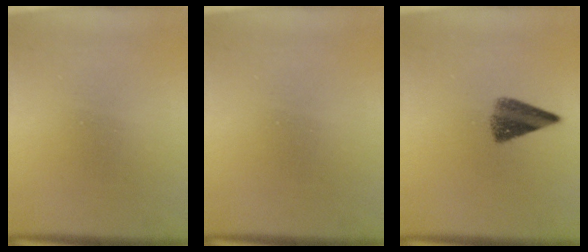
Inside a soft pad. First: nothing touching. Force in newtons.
{"total": 0.0}
{"total": 5.4}